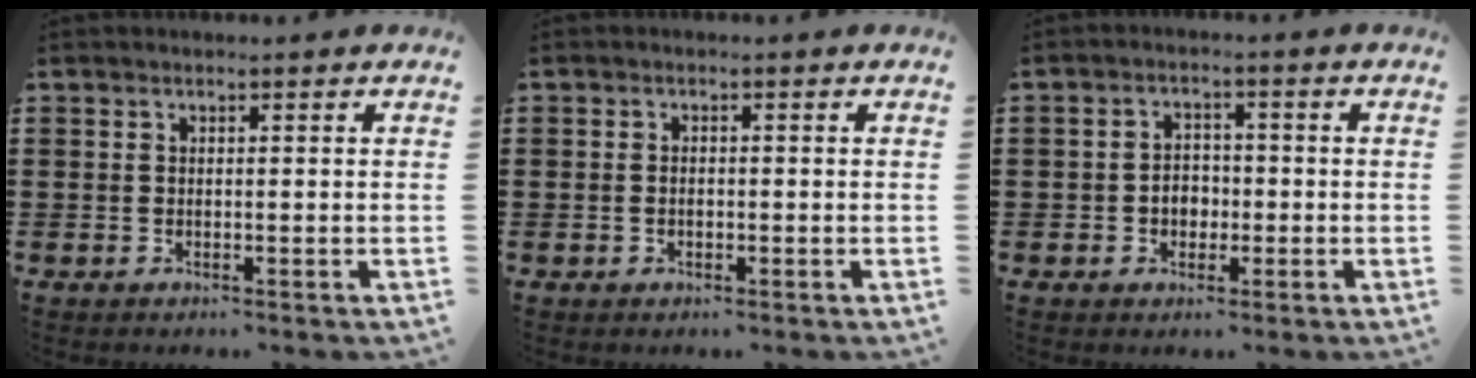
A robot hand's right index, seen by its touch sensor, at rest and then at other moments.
{"total": 1.0, "force": [-0.3, 0.4, 0.9], "torque": [-0.019, -0.001, -0.006]}
{"total": 3.0, "force": [-0.8, 2.4, 1.7], "torque": [-0.038, 0.005, -0.018]}